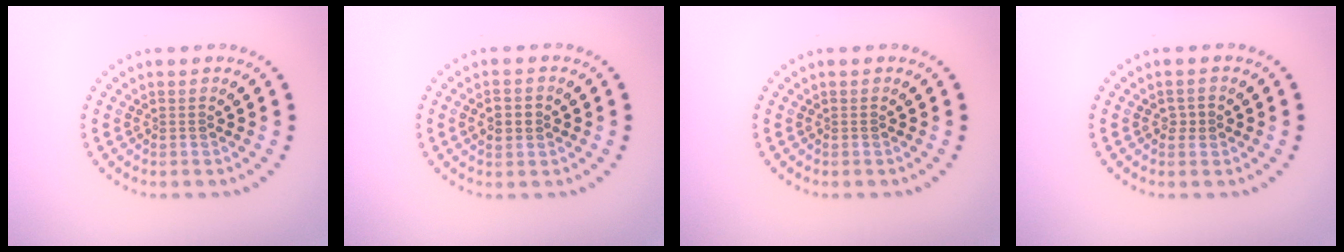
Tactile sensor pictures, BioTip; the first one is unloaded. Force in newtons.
{"total": 2.5, "press": 2.5, "slide": 0.0}
{"total": 0.0}
{"total": 1.0, "press": 1.0, "slide": 0.2}